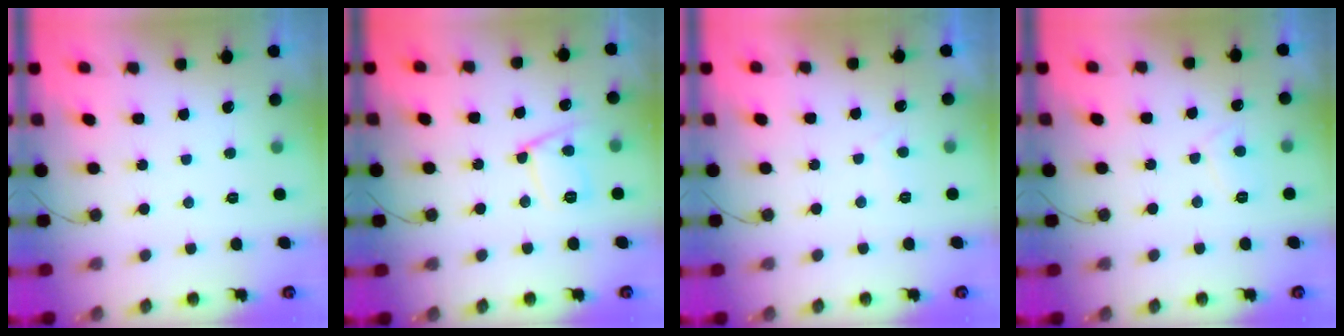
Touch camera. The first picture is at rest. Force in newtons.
{"total": 11.2, "press": 11.1, "slide": 1.0}
{"total": 0.7, "press": 0.5, "slide": 0.5}
{"total": 3.7, "press": 3.7, "slide": 0.5}